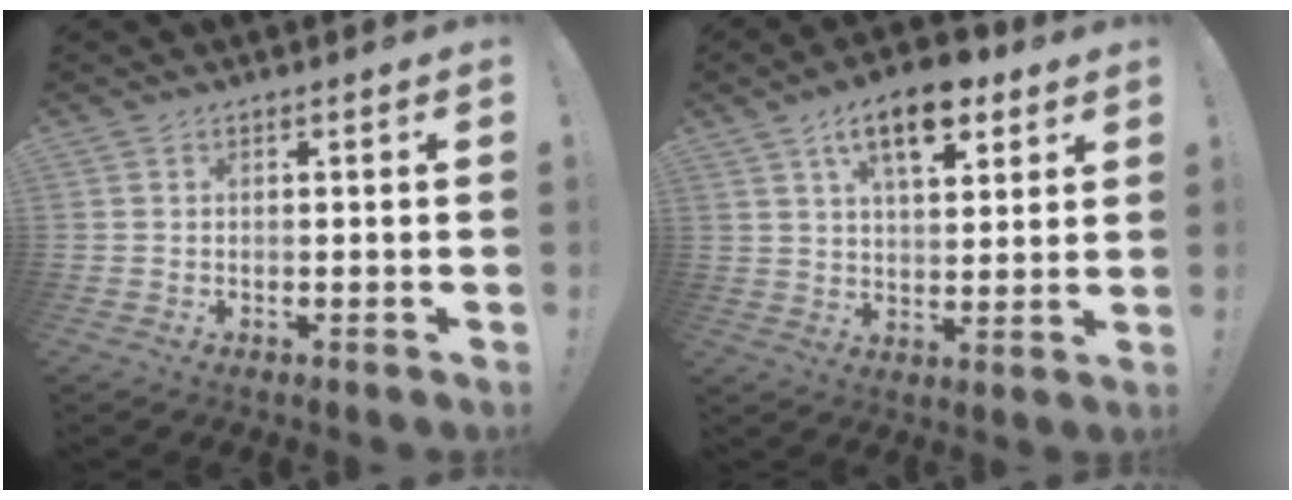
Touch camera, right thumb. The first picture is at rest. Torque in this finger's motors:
{"motor_torque": [1.18, 1.40, 1.13, 0.44, 0.25]}